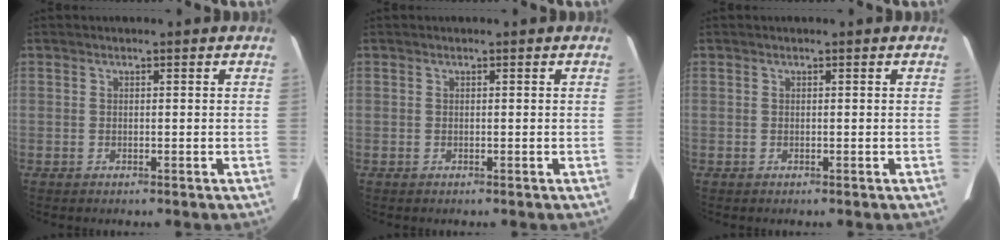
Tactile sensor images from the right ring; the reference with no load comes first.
{"total": 0.0}
{"total": 0.0}